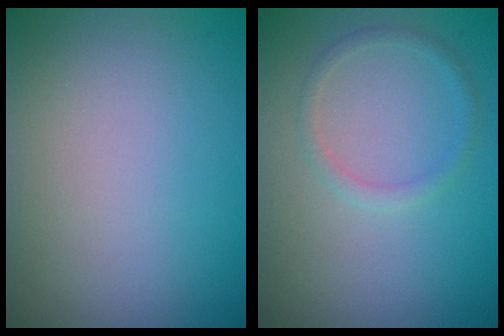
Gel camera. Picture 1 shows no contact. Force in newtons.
{"total": 1.3, "press": 1.3, "slide": 0.0}